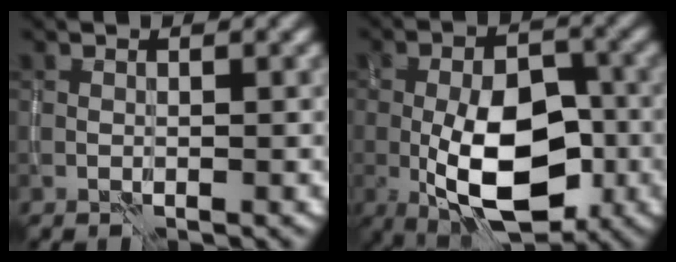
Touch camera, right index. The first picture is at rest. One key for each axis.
{"total": 10.5, "fx": -2.9, "fy": 5.2, "fz": 8.6, "tx": -0.142, "ty": -0.001, "tz": -0.055}